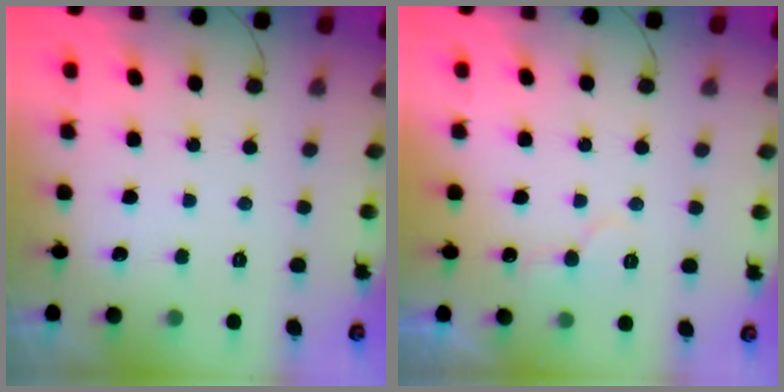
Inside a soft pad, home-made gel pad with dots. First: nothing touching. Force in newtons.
{"total": 6.1, "press": 6.0, "slide": 0.6}